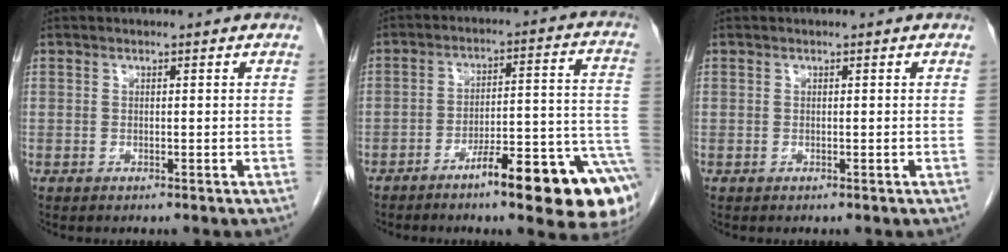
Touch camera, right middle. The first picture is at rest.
{"total": 16.7, "force": [-9.5, 2.2, 13.6], "torque": [-0.104, 0.039, -0.131]}
{"total": 0.0}